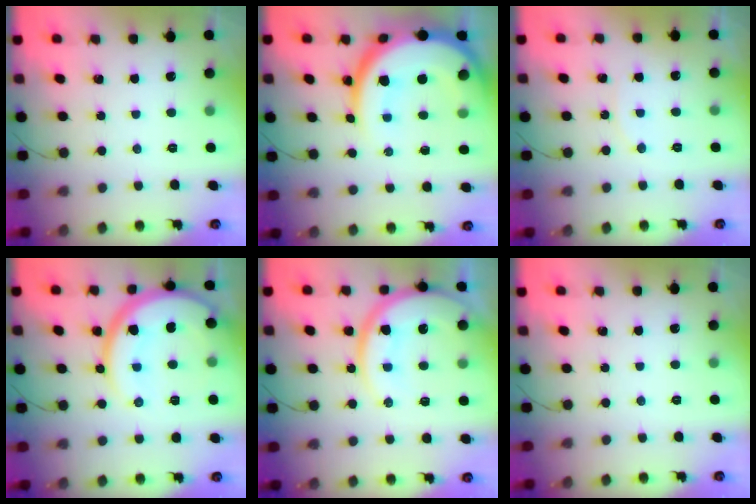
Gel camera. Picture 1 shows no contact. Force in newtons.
{"total": 21.9, "press": 21.9, "slide": 1.6}
{"total": 3.6, "press": 3.5, "slide": 0.6}
{"total": 16.5, "press": 16.4, "slide": 1.5}
{"total": 15.4, "press": 15.3, "slide": 1.7}
{"total": 0.0}